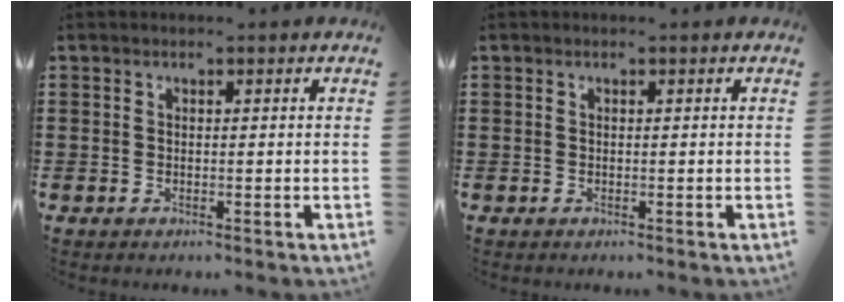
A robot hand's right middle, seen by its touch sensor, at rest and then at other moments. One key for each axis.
{"total": 0.0}